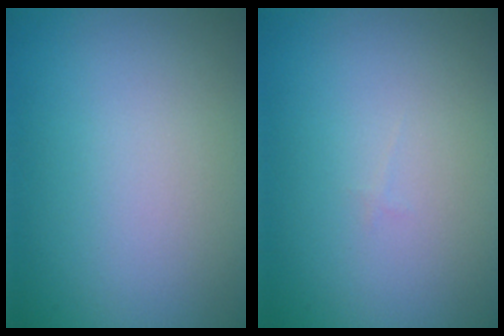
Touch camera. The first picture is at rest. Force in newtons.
{"total": 0.0}